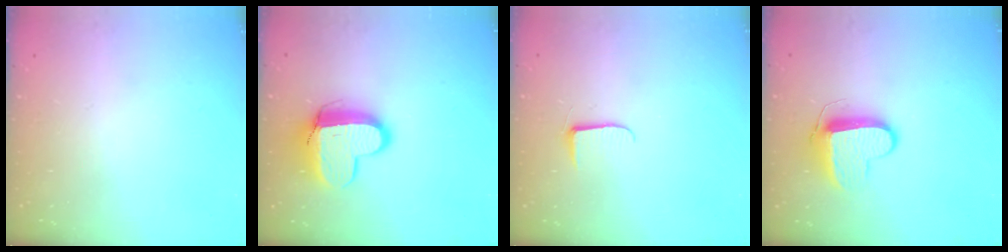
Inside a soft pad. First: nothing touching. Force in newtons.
{"total": 12.7, "press": 12.7, "slide": 1.1}
{"total": 5.1, "press": 5.1, "slide": 0.5}
{"total": 10.1, "press": 10.1, "slide": 0.5}